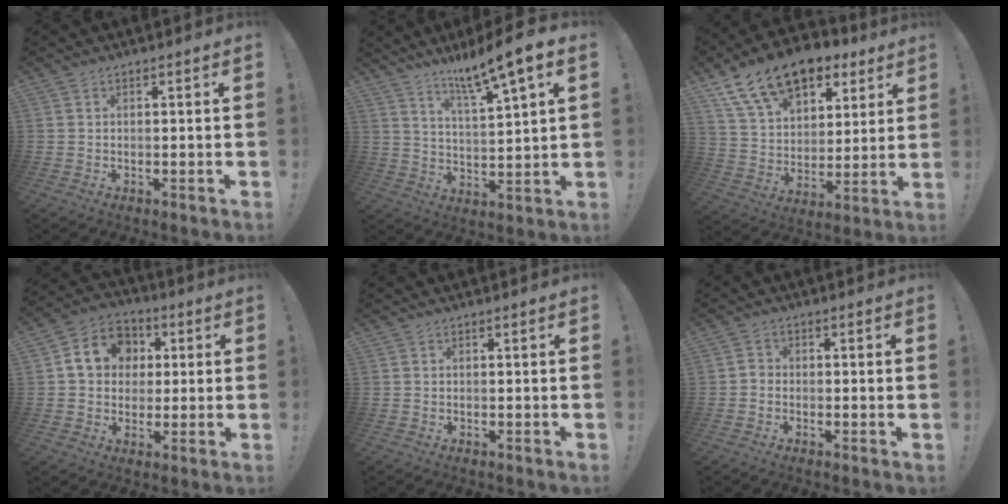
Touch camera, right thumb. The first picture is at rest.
{"total": 11.2, "force": [8.3, 0.0, 7.6], "torque": [-0.129, -0.053, 0.129]}
{"total": 17.9, "force": [11.3, 10.5, 9.1], "torque": [-0.155, -0.068, 0.210]}
{"total": 14.0, "force": [3.7, 11.6, 7.1], "torque": [-0.105, 0.008, 0.078]}
{"total": 0.0}
{"total": 1.1, "force": [-0.5, 0.7, 0.7], "torque": [-0.013, 0.005, -0.009]}